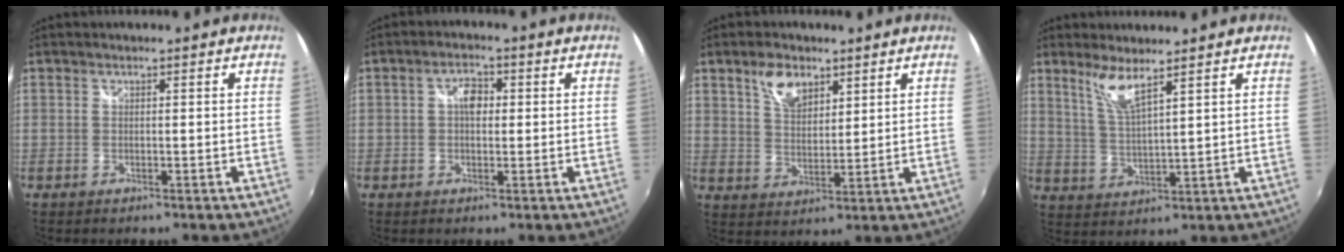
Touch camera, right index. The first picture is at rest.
{"total": 3.6, "force": [0.4, 2.3, 2.7], "torque": [-0.044, 0.010, 0.003]}
{"total": 6.7, "force": [4.1, 3.6, 4.0], "torque": [-0.069, 0.009, 0.075]}
{"total": 5.6, "force": [4.1, 0.3, 3.8], "torque": [-0.080, -0.006, 0.085]}